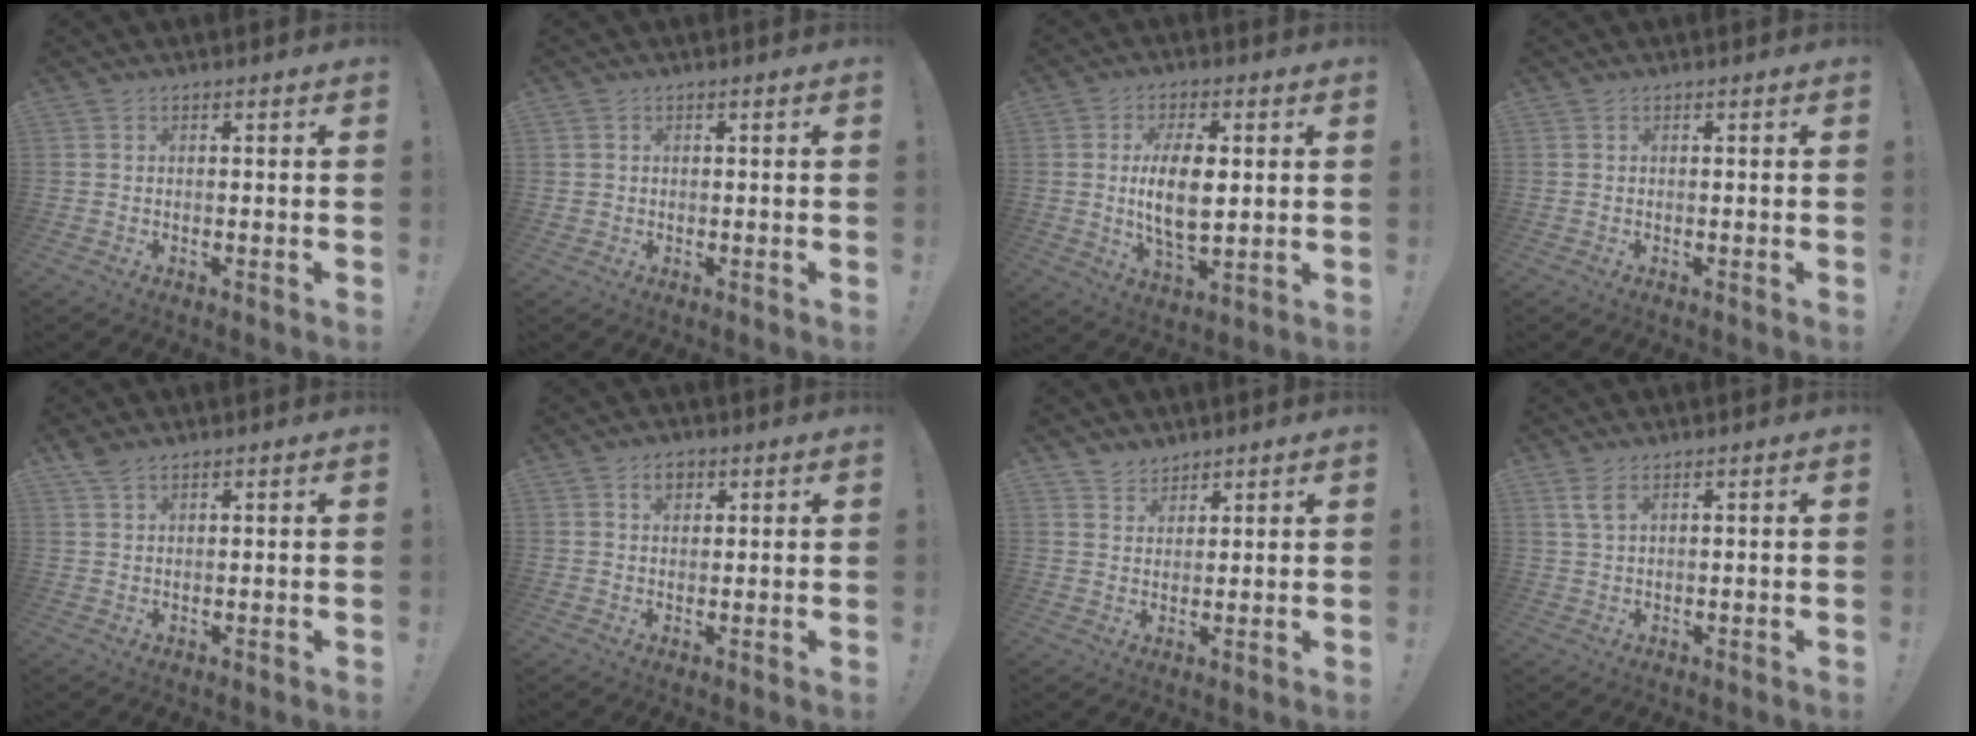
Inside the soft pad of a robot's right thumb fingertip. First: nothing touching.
{"total": 1.2, "force": [0.3, 1.2, 0.1], "torque": [-0.004, 0.002, 0.006]}
{"total": 12.3, "force": [1.3, 5.8, 10.8], "torque": [-0.197, -0.011, 0.015]}
{"total": 0.0}
{"total": 2.7, "force": [2.1, 0.9, 1.4], "torque": [-0.033, -0.008, 0.041]}
{"total": 3.6, "force": [1.8, 2.4, 1.9], "torque": [-0.019, -0.001, 0.029]}
{"total": 4.3, "force": [3.7, 2.2, -0.1], "torque": [0.009, -0.031, 0.068]}
{"total": 3.8, "force": [2.0, 1.4, 2.9], "torque": [-0.053, -0.004, 0.036]}